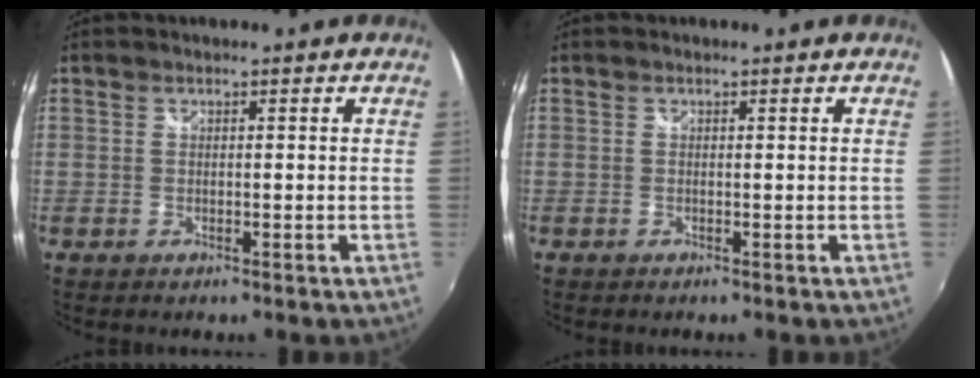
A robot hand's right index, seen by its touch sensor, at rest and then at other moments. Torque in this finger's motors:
{"motor_torque": [0.05, 0.04, 0.00, 0.01]}